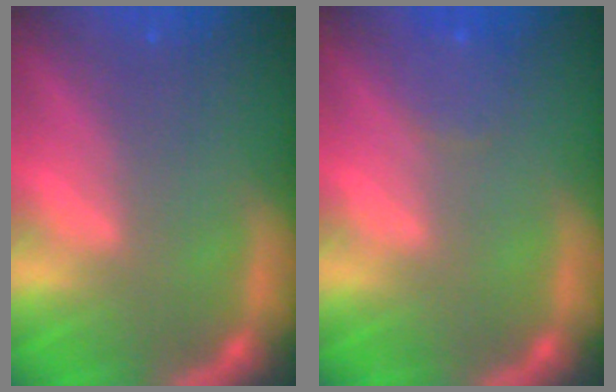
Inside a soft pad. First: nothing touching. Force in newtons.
{"total": 1.9}